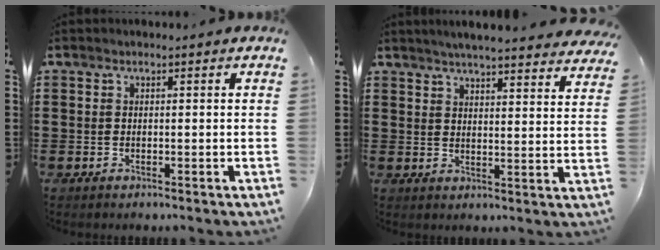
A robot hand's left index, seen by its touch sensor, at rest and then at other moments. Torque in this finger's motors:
{"motor_torque": [2.14, 0.00, 0.38, 0.13]}